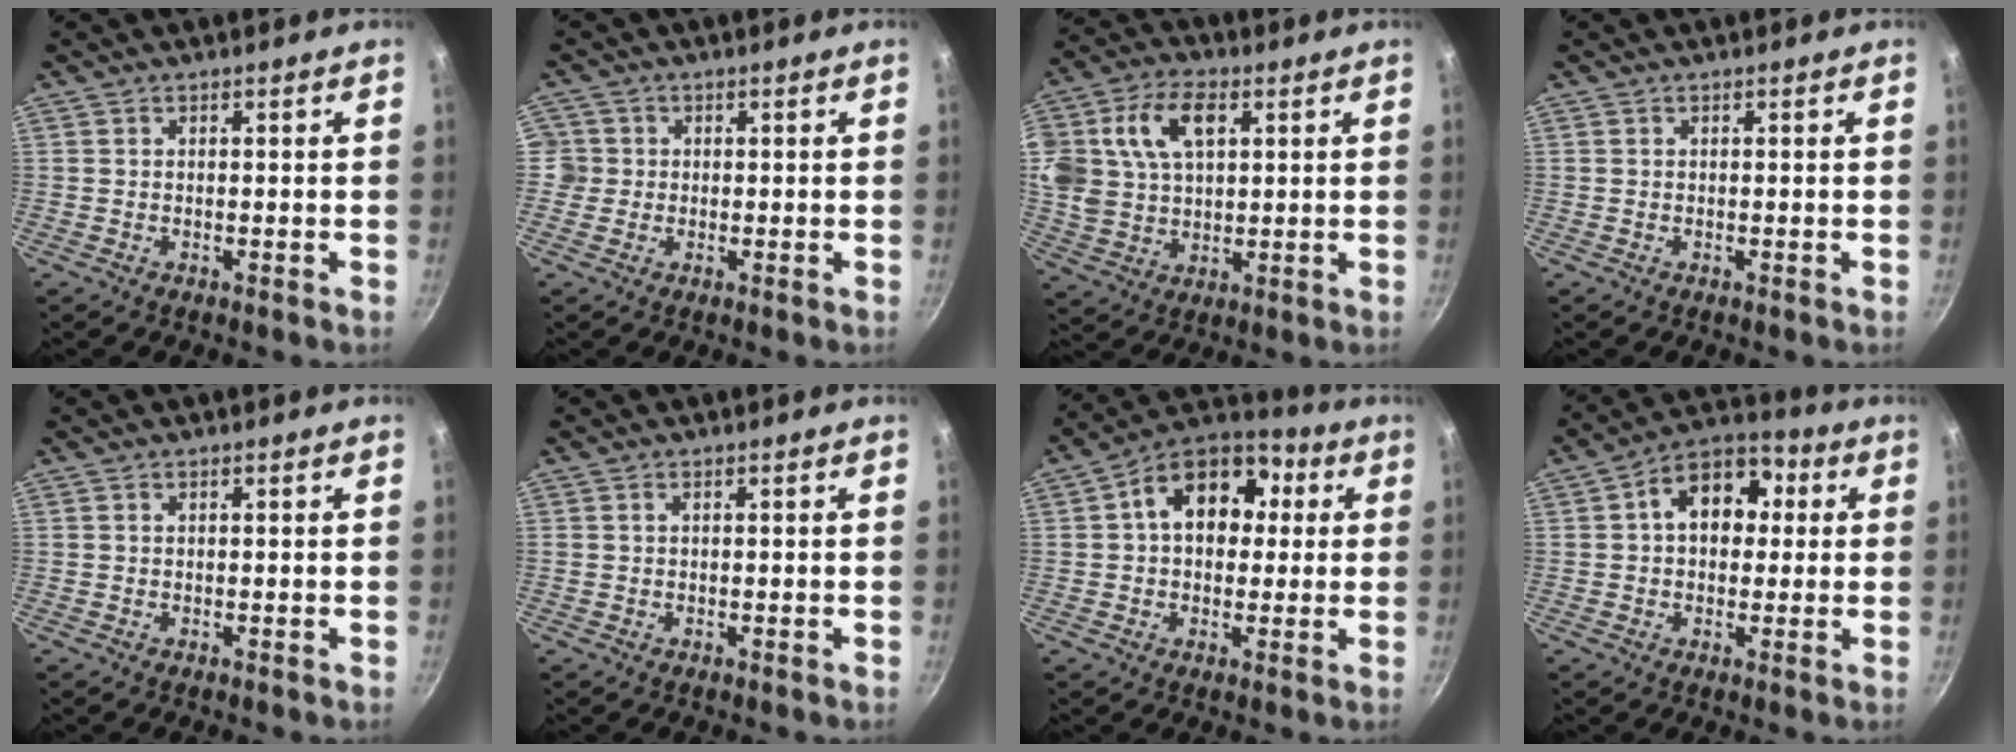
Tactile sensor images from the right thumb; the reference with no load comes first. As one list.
[{"total": 3.3, "force": [-0.2, 3.3, 0.5], "torque": [0.015, 0.010, -0.008]}, {"total": 17.9, "force": [5.6, 12.0, 12.0], "torque": [-0.250, 0.014, 0.105]}, {"total": 0.0}, {"total": 0.0}, {"total": 0.6, "force": [0.2, 0.3, 0.4], "torque": [-0.007, 0.002, 0.004]}, {"total": 15.1, "force": [2.9, 10.8, 10.1], "torque": [-0.116, 0.027, 0.026]}, {"total": 12.4, "force": [2.3, 8.8, 8.4], "torque": [-0.080, 0.025, 0.016]}]